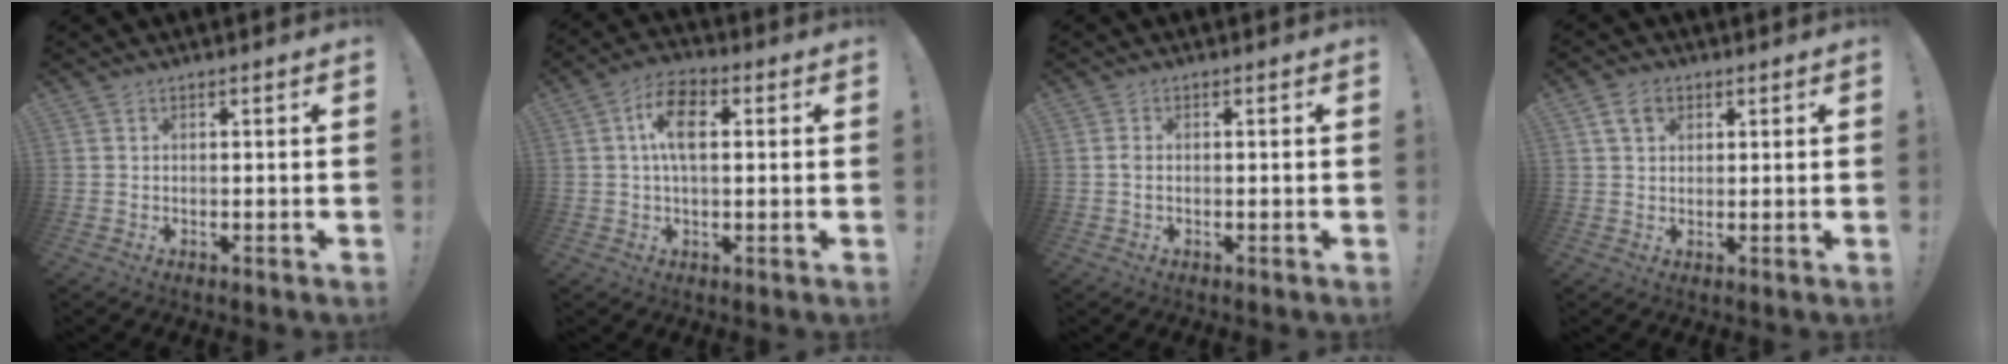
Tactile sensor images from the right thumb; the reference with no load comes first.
{"total": 9.2, "force": [1.5, 4.9, 7.6], "torque": [-0.130, 0.007, 0.026]}
{"total": 1.2, "force": [-0.1, 0.6, 1.0], "torque": [-0.026, 0.007, -0.001]}
{"total": 5.4, "force": [2.5, 3.8, 2.9], "torque": [-0.050, 0.002, 0.047]}